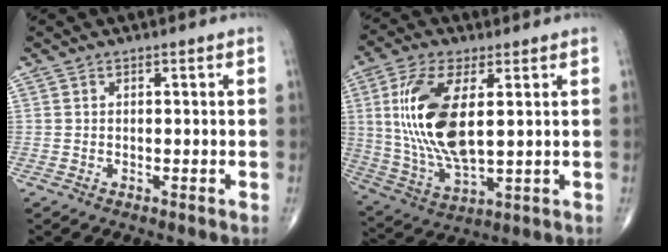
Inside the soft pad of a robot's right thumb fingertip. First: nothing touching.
{"total": 16.5, "force": [3.0, 7.0, 14.6], "torque": [-0.305, -0.016, 0.067]}